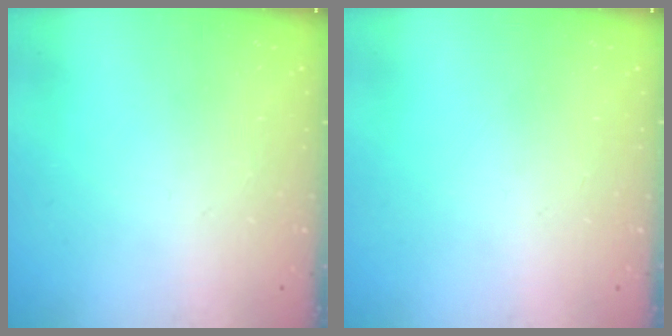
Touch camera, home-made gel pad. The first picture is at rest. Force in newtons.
{"total": 0.0}